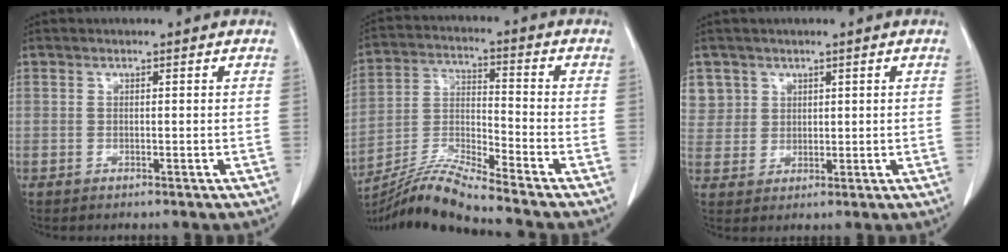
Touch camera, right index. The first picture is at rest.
{"total": 10.2, "force": [-9.3, -2.0, 3.6], "torque": [-0.080, -0.005, -0.176]}
{"total": 5.5, "force": [2.9, 4.6, -0.1], "torque": [0.015, 0.004, 0.061]}